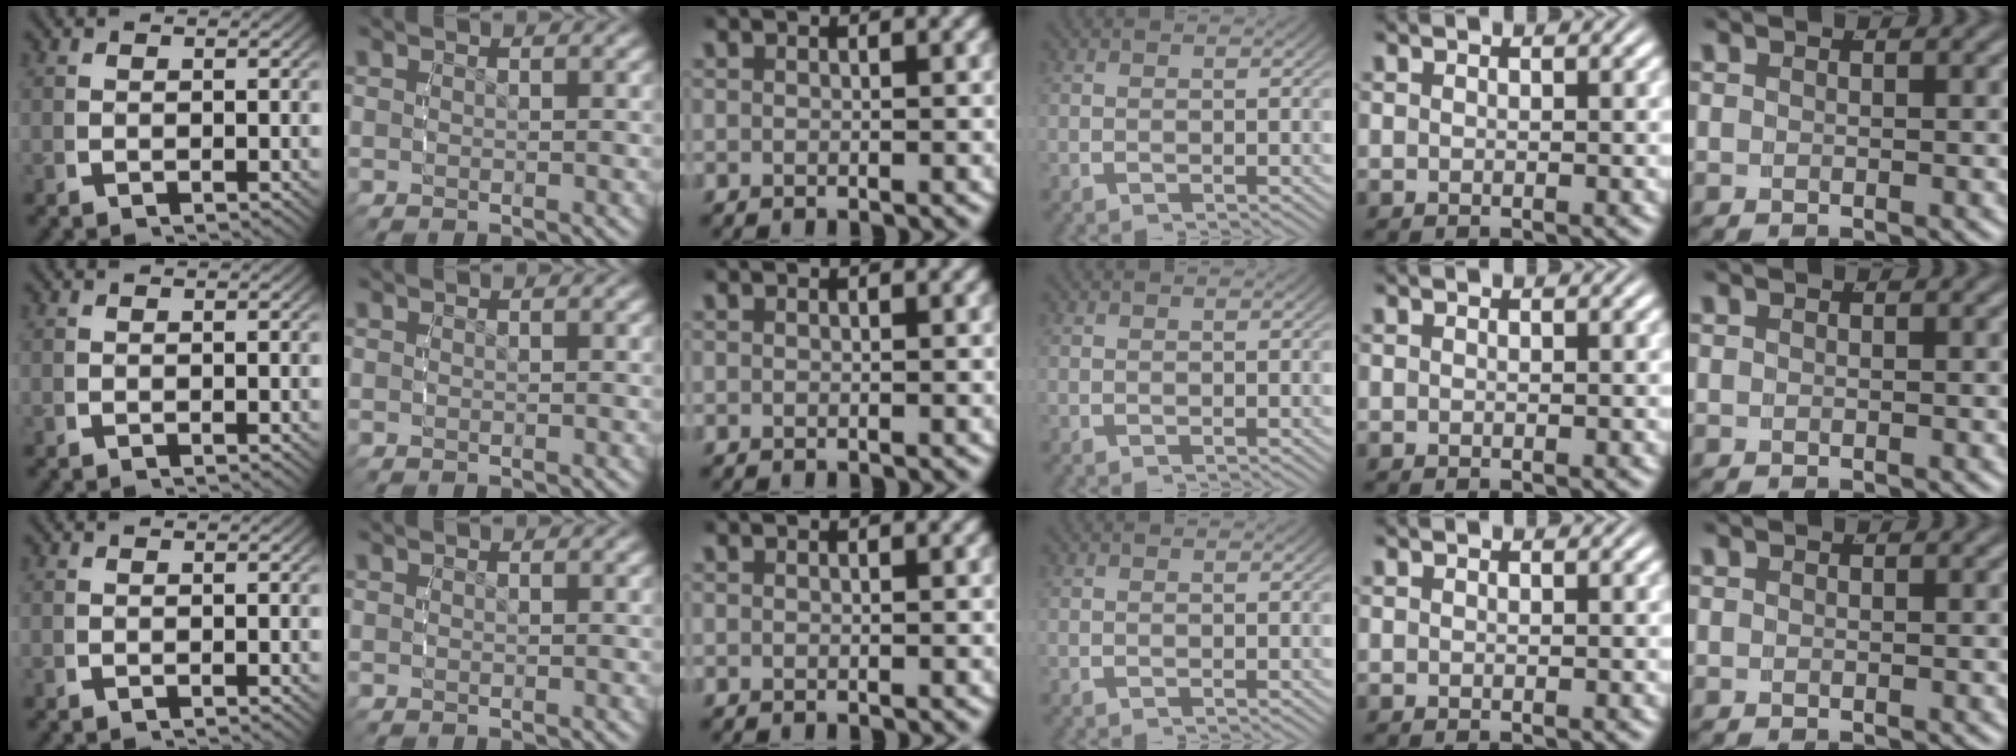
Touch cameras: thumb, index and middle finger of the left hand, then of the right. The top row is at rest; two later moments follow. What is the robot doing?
{"motion": "reach", "object": "sponge"}